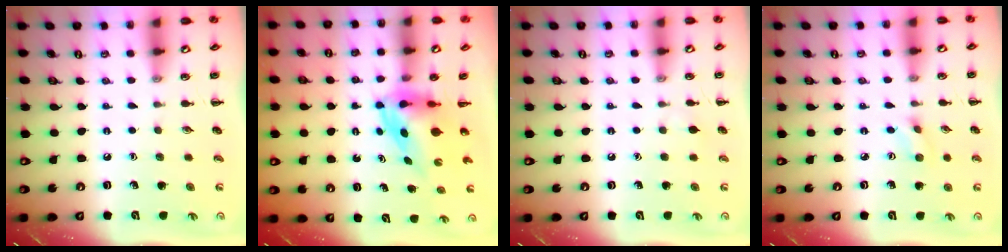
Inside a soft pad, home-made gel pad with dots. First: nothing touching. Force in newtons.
{"total": 3.7, "press": 3.6, "slide": 1.0}
{"total": 2.9, "press": 2.7, "slide": 0.9}
{"total": 2.7, "press": 2.5, "slide": 1.0}